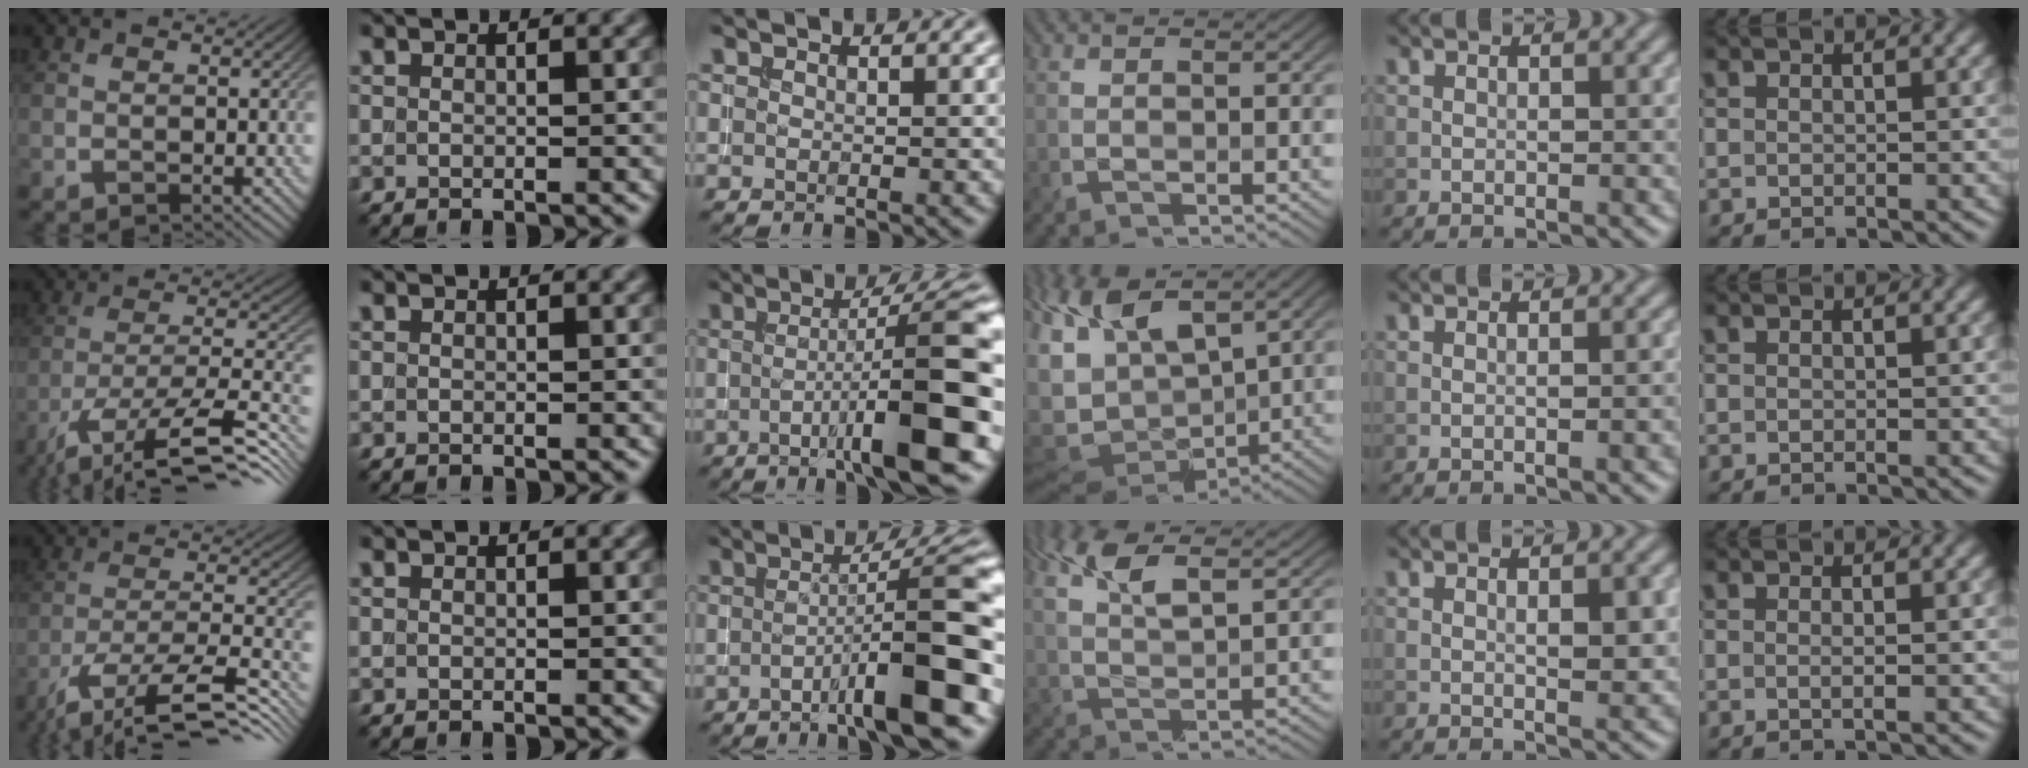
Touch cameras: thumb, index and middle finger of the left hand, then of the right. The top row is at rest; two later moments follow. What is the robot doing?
{"motion": "extract", "object": "backpack"}